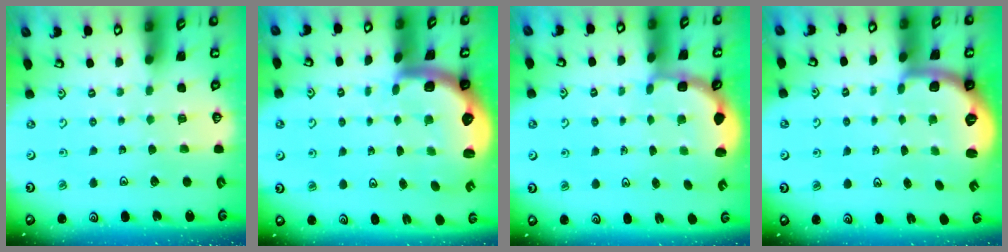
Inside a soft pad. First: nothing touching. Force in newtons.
{"total": 2.8, "press": 2.5, "slide": 1.4}
{"total": 2.7, "press": 2.3, "slide": 1.4}
{"total": 1.9, "press": 1.8, "slide": 0.4}